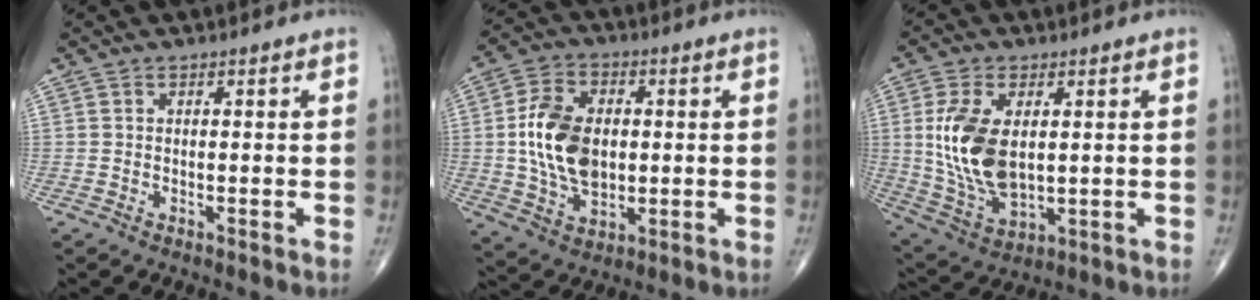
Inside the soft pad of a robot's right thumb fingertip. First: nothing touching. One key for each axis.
{"total": 13.6, "fx": 0.5, "fy": 8.8, "fz": 10.4, "tx": -0.176, "ty": 0.002, "tz": 0.012}
{"total": 14.0, "fx": 1.7, "fy": 7.8, "fz": 11.5, "tx": -0.226, "ty": -0.014, "tz": 0.044}